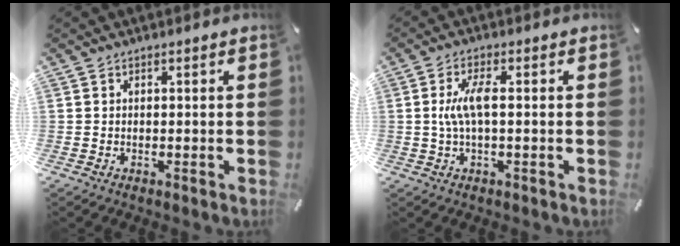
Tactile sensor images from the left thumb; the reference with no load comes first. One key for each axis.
{"total": 6.3, "fx": 0.1, "fy": 2.0, "fz": 5.9, "tx": -0.132, "ty": -0.002, "tz": -0.006}